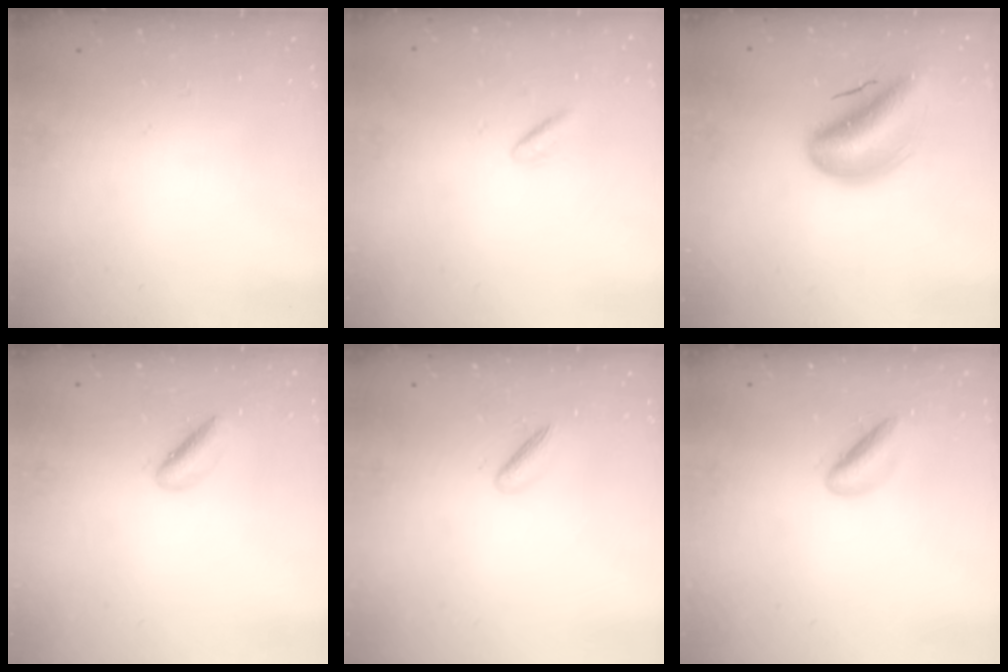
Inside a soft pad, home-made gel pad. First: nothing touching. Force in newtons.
{"total": 0.9, "press": 0.7, "slide": 0.6}
{"total": 11.4, "press": 10.9, "slide": 3.3}
{"total": 2.5, "press": 2.5, "slide": 0.5}
{"total": 3.2, "press": 3.1, "slide": 0.9}
{"total": 3.6, "press": 3.6, "slide": 0.3}